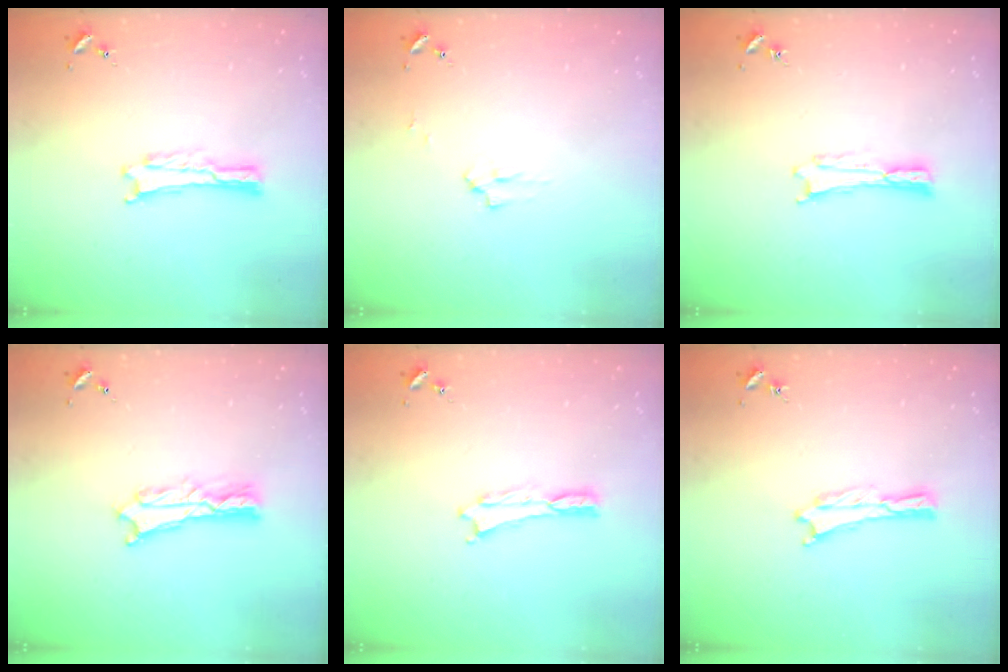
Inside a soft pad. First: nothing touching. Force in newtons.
{"total": 2.2, "press": 2.2, "slide": 0.3}
{"total": 0.0}
{"total": 2.4, "press": 2.4, "slide": 0.2}
{"total": 0.0}
{"total": 0.0}